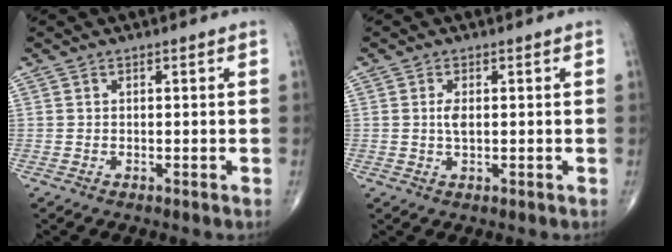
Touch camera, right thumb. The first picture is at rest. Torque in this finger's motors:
{"motor_torque": [0.53, 0.69, 0.22, -0.23, 0.08]}